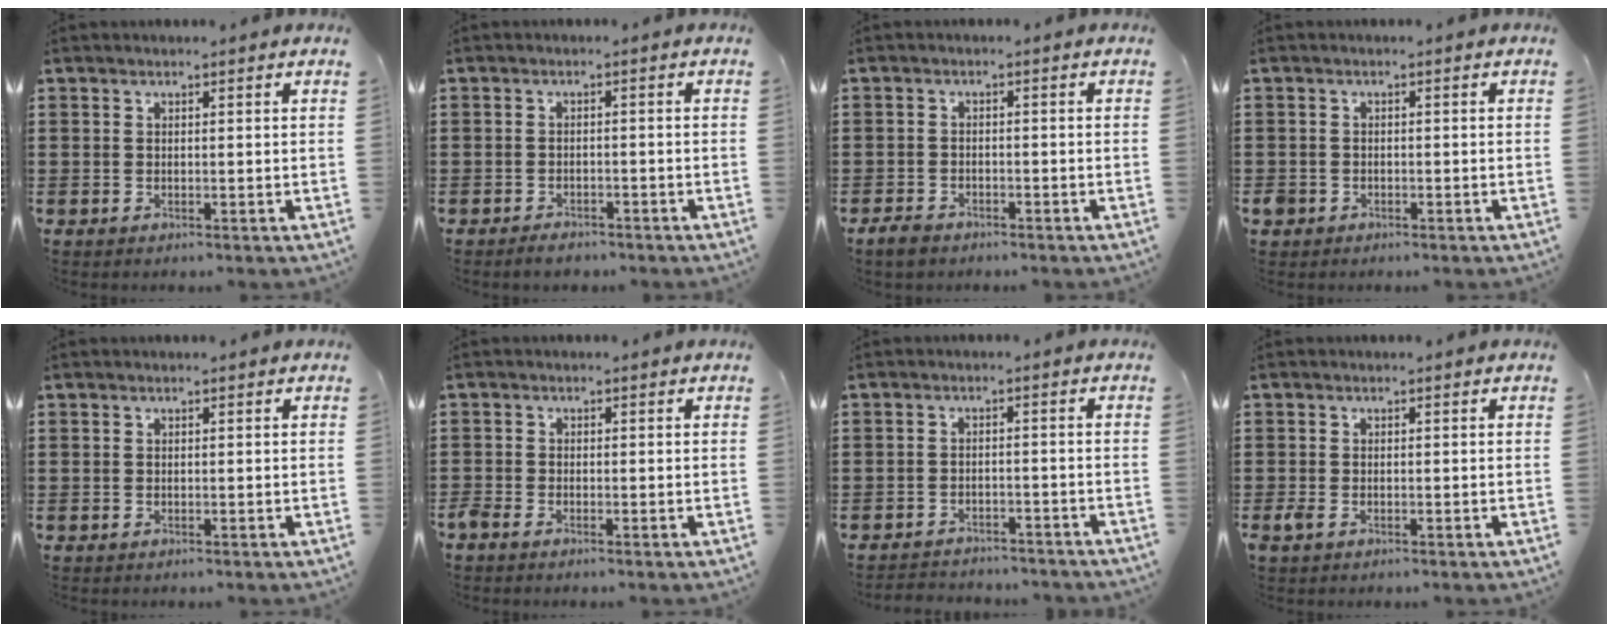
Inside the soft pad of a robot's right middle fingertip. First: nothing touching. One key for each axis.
{"total": 1.6, "fx": -1.5, "fy": 0.4, "fz": 0.4, "tx": -0.012, "ty": -0.001, "tz": -0.031}
{"total": 2.2, "fx": -1.8, "fy": 1.0, "fz": 0.8, "tx": -0.026, "ty": 0.003, "tz": -0.039}
{"total": 1.4, "fx": -0.8, "fy": 1.1, "fz": 0.2, "tx": -0.015, "ty": -0.001, "tz": -0.022}
{"total": 0.0}
{"total": 1.1, "fx": -1.0, "fy": 0.3, "fz": 0.5, "tx": -0.027, "ty": -0.007, "tz": -0.023}
{"total": 2.6, "fx": -2.6, "fy": 0.4, "fz": 0.0, "tx": -0.008, "ty": -0.001, "tz": -0.056}
{"total": 1.3, "fx": -0.7, "fy": 0.7, "fz": 0.8, "tx": -0.032, "ty": -0.006, "tz": -0.018}